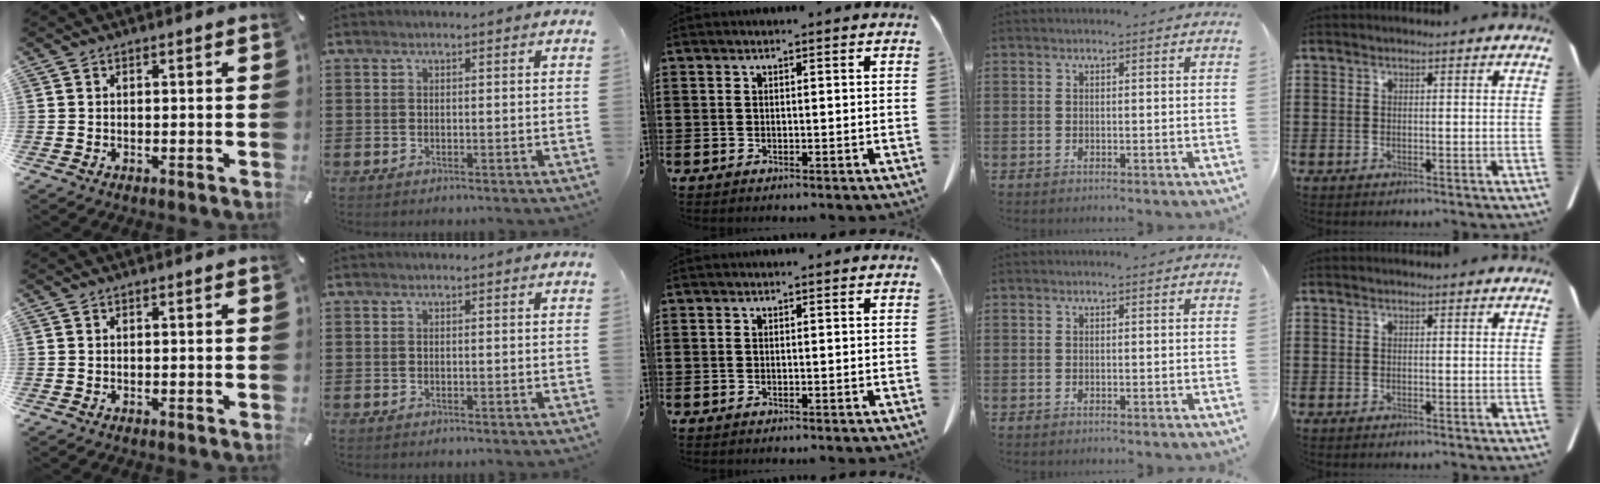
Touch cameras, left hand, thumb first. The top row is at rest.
{}